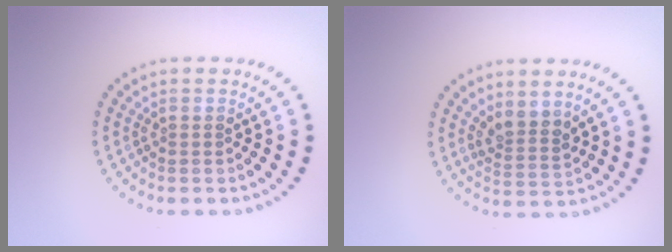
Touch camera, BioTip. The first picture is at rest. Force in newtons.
{"total": 2.4, "press": 1.9, "slide": 1.5}